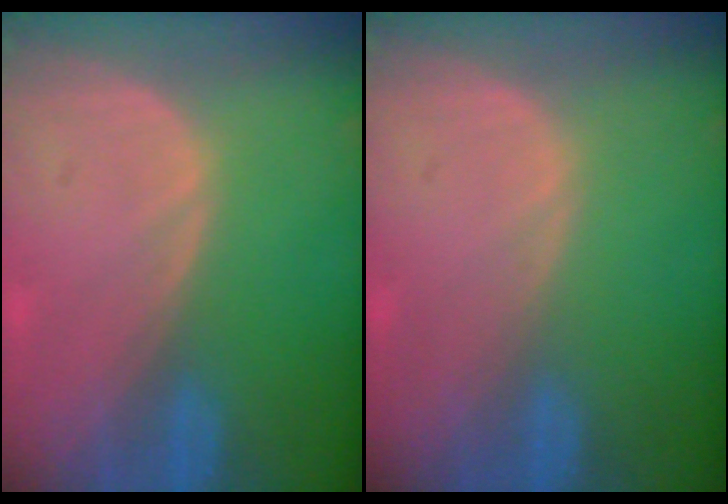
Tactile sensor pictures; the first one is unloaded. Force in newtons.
{"total": 0.0}